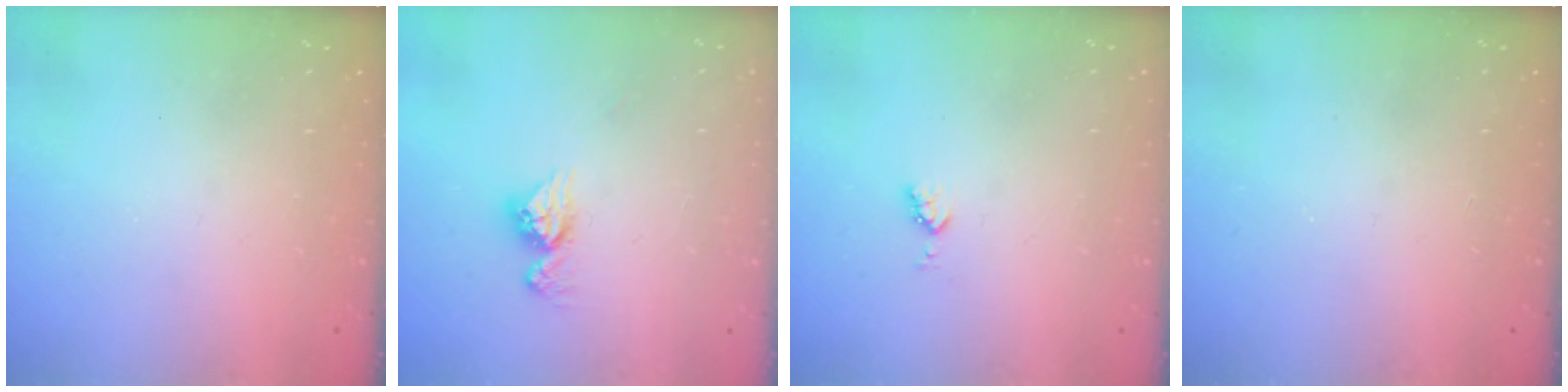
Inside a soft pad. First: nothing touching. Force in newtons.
{"total": 9.4, "press": 9.4, "slide": 0.8}
{"total": 3.6, "press": 3.5, "slide": 0.4}
{"total": 1.7, "press": 1.7, "slide": 0.2}